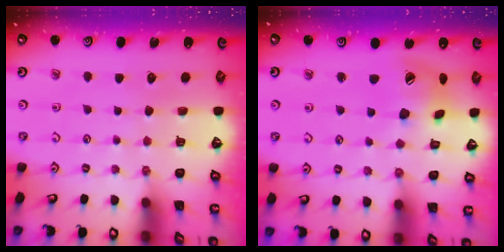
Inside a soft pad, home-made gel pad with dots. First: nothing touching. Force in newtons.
{"total": 13.6, "press": 13.6, "slide": 1.3}